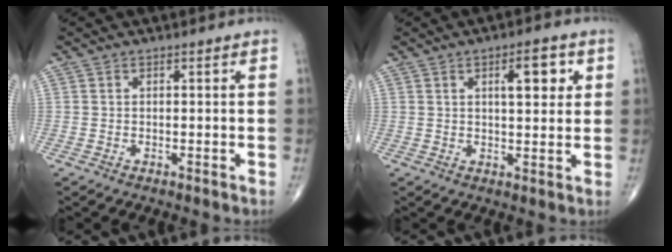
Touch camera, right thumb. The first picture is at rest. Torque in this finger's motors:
{"motor_torque": [0.18, 0.38, 0.62, 0.30, 0.00]}